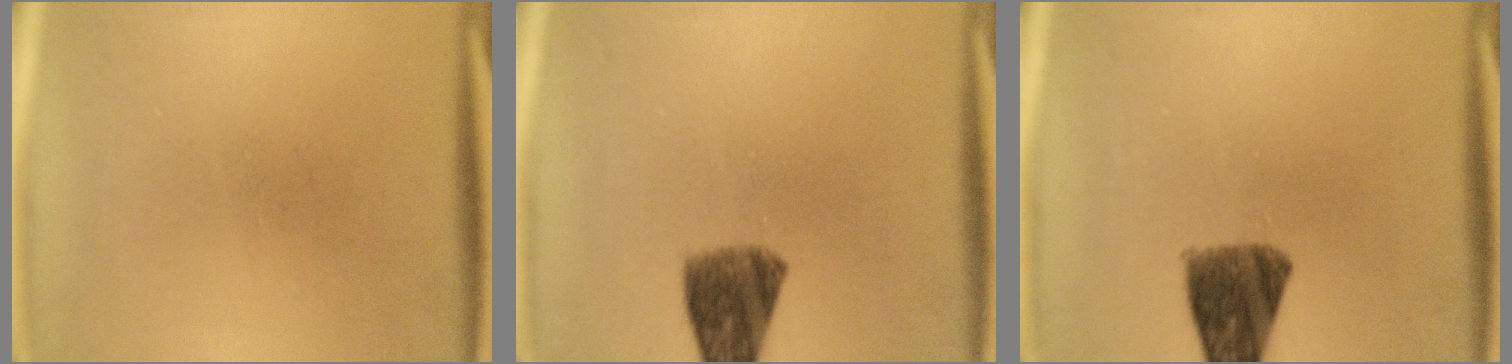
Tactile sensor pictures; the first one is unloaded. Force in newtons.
{"total": 8.1}
{"total": 9.2}